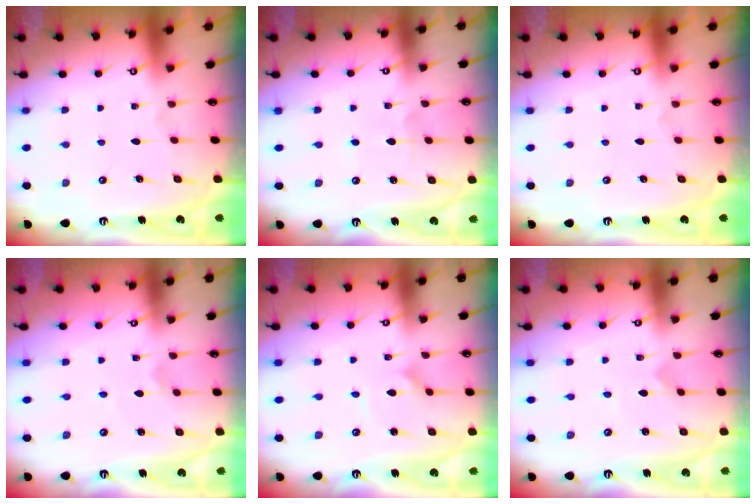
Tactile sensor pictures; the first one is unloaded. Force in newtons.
{"total": 2.5, "press": 2.5, "slide": 0.4}
{"total": 0.0}
{"total": 1.2, "press": 1.1, "slide": 0.2}
{"total": 1.2, "press": 1.2, "slide": 0.1}
{"total": 0.7, "press": 0.7, "slide": 0.0}